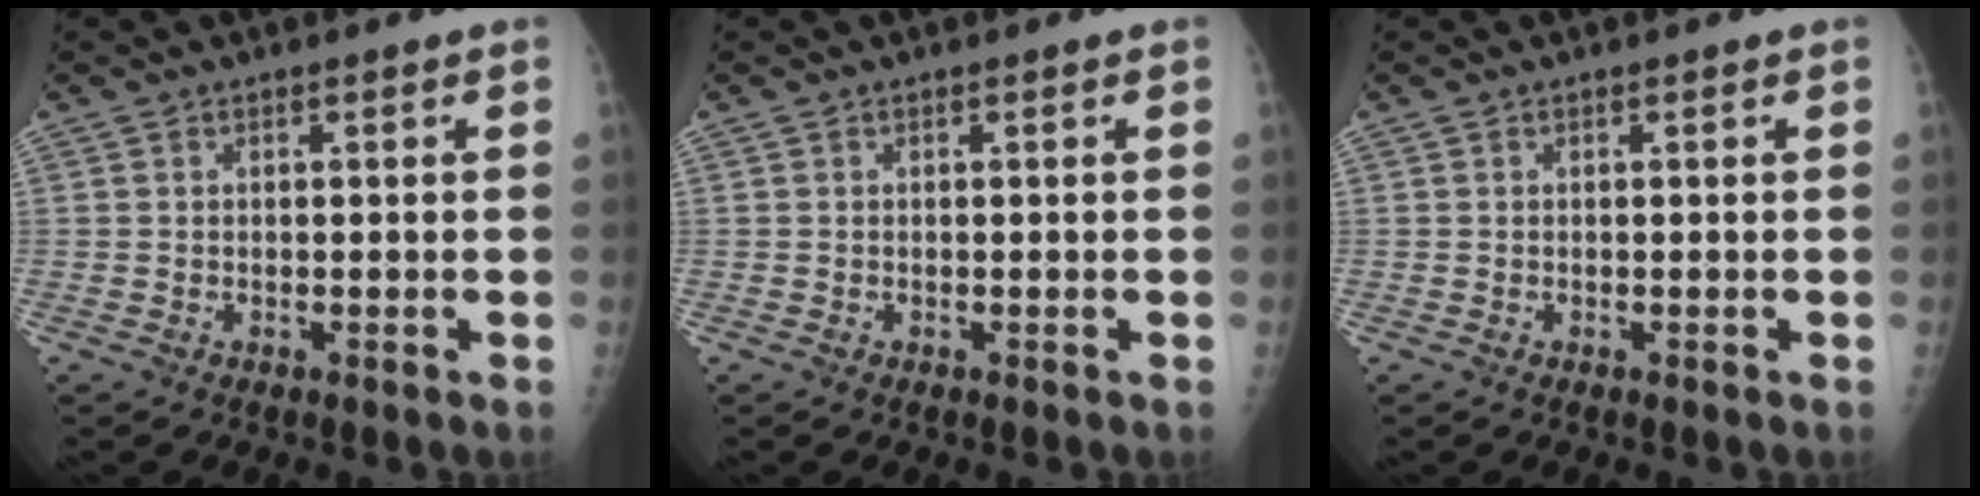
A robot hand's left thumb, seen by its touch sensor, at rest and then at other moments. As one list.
[{"total": 0.0}, {"total": 0.0}]